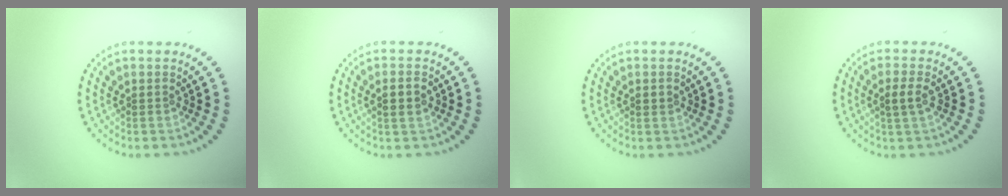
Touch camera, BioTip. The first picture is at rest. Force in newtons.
{"total": 2.0, "press": 1.9, "slide": 0.5}
{"total": 0.9, "press": 0.9, "slide": 0.1}
{"total": 1.8, "press": 1.7, "slide": 0.5}